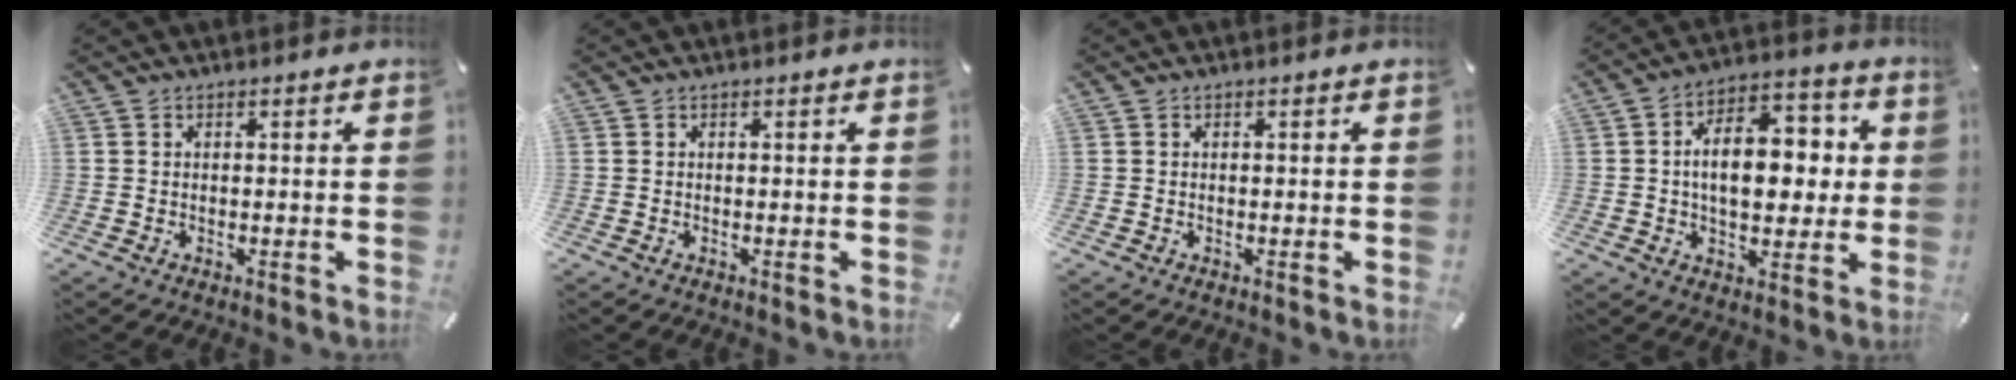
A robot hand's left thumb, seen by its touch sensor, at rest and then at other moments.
{"total": 0.0}
{"total": 0.0}
{"total": 14.4, "force": [0.9, 9.1, 11.1], "torque": [-0.151, 0.007, 0.015]}